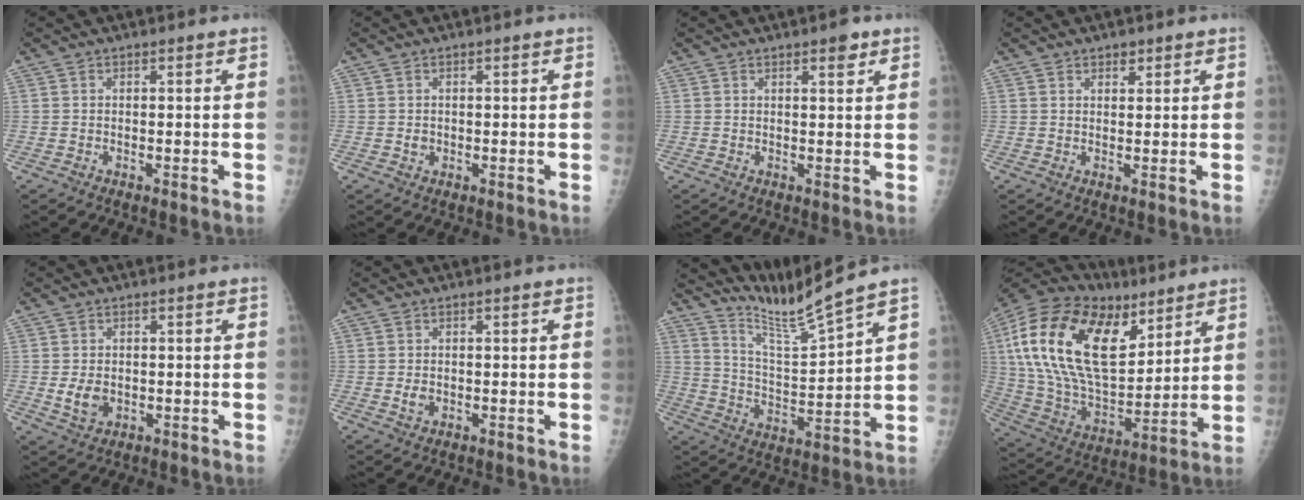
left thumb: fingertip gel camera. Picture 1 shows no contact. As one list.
[{"total": 1.4, "force": [-0.2, 1.2, 0.5], "torque": [-0.002, 0.002, 0.000]}, {"total": 2.7, "force": [1.7, 0.9, 1.9], "torque": [-0.019, -0.008, 0.022]}, {"total": 1.9, "force": [1.3, 1.1, 0.7], "torque": [0.004, -0.007, 0.018]}, {"total": 4.3, "force": [-0.5, 3.2, 2.8], "torque": [-0.039, -0.003, -0.001]}, {"total": 2.1, "force": [-0.4, 1.6, 1.3], "torque": [-0.017, 0.000, -0.003]}, {"total": 9.3, "force": [8.6, -2.3, 2.7], "torque": [-0.057, -0.083, 0.179]}, {"total": 29.2, "force": [12.4, 15.6, 21.3], "torque": [-0.391, -0.017, 0.223]}]